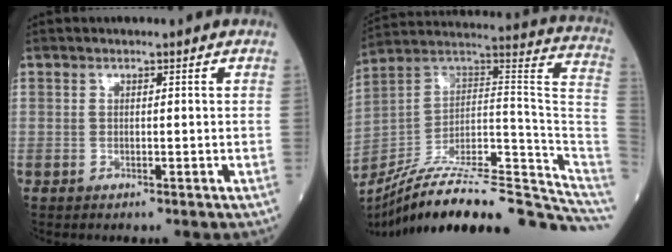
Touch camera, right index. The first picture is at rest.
{"total": 29.8, "force": [-25.2, 3.6, 15.4], "torque": [-0.148, 0.027, -0.373]}